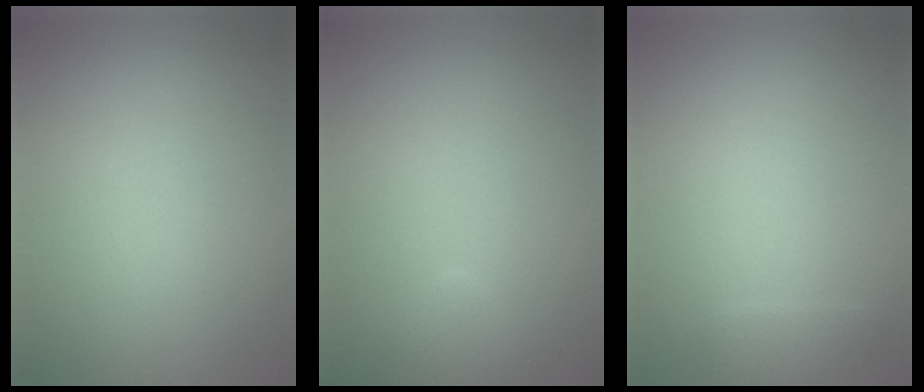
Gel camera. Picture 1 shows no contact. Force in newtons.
{"total": 1.4, "press": 1.4, "slide": 0.1}
{"total": 1.1, "press": 1.1, "slide": 0.1}